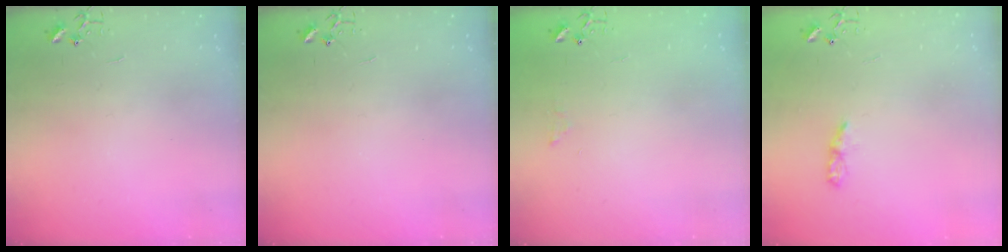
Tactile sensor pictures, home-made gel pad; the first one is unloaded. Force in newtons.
{"total": 0.0}
{"total": 6.3, "press": 6.3, "slide": 0.7}
{"total": 5.1, "press": 5.1, "slide": 0.6}